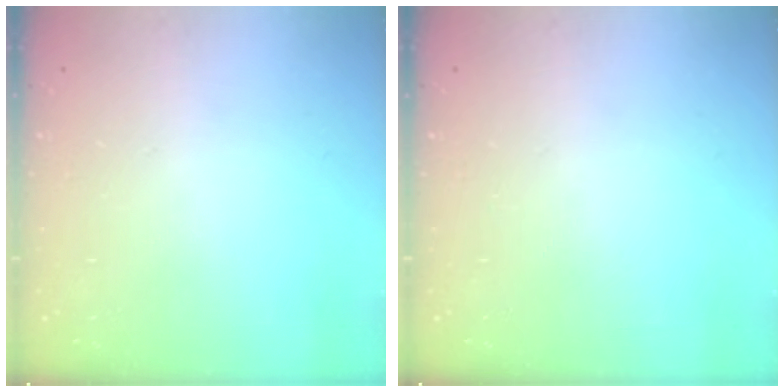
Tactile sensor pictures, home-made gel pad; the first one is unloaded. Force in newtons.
{"total": 0.0}